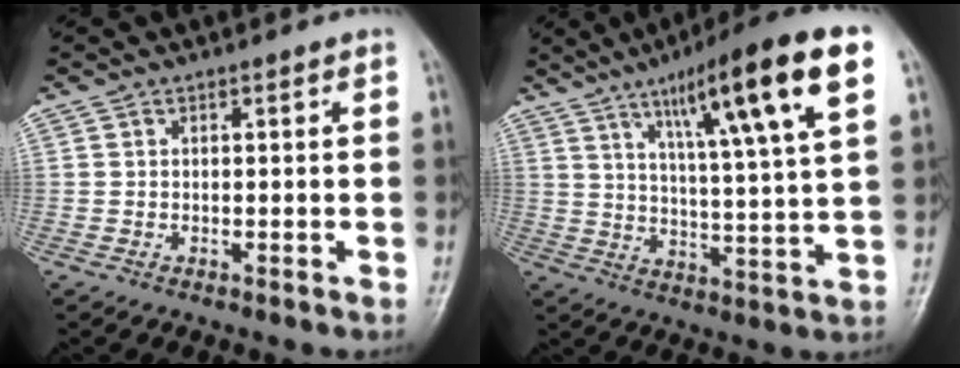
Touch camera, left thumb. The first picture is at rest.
{"total": 19.6, "force": [9.3, 2.6, 17.0], "torque": [-0.249, -0.019, 0.139]}